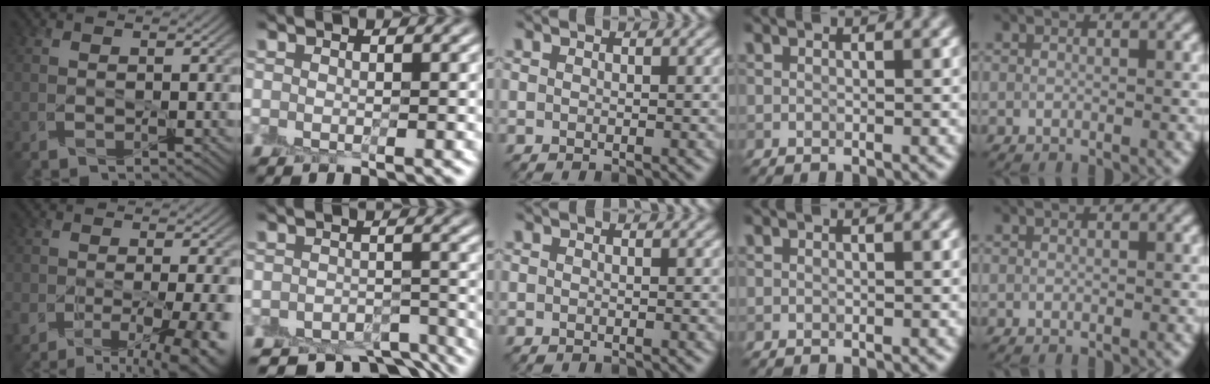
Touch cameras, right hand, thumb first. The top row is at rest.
{"thumb": {"total": 12.2, "force": [-6.8, 5.2, 8.7], "torque": [-0.121, -0.027, -0.074]}, "index": {"total": 6.5, "force": [-5.7, 2.3, 1.9], "torque": [-0.015, -0.006, -0.084]}, "middle": {"total": 0.7, "force": [-0.7, 0.1, 0.0], "torque": [0.000, -0.006, -0.012]}}